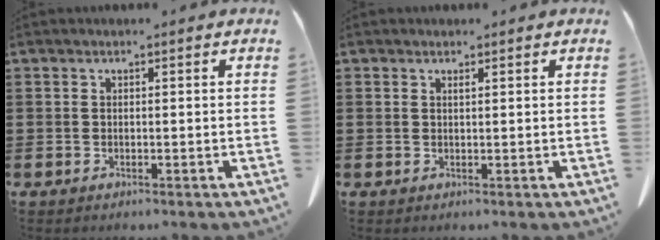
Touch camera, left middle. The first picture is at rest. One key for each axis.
{"total": 0.7, "fx": 0.6, "fy": 0.2, "fz": 0.3, "tx": -0.009, "ty": -0.001, "tz": 0.011}